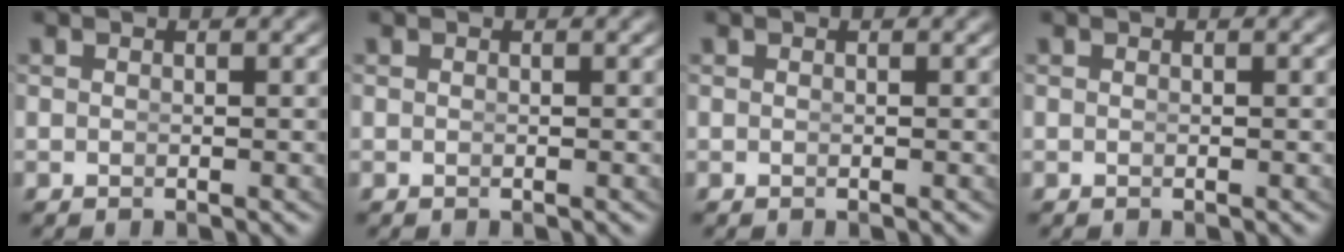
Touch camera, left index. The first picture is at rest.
{"total": 0.0}
{"total": 0.0}
{"total": 0.0}